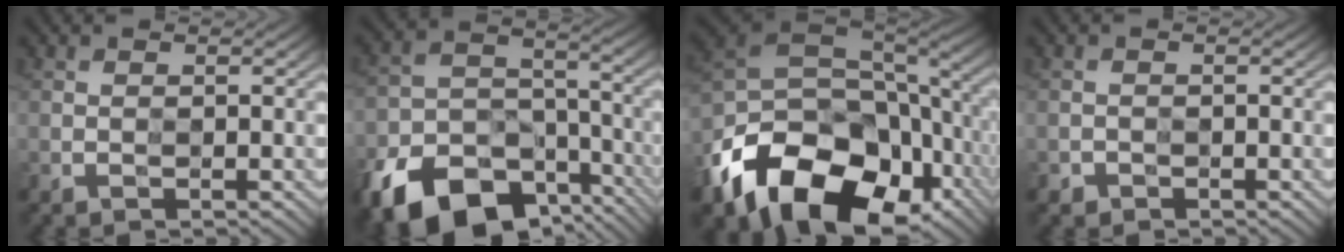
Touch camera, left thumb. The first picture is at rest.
{"total": 13.3, "force": [-9.7, 7.5, 5.1], "torque": [-0.119, -0.025, -0.171]}
{"total": 18.7, "force": [-10.1, 12.4, 9.6], "torque": [-0.238, -0.051, -0.150]}
{"total": 0.9, "force": [-0.5, 0.5, -0.6], "torque": [0.015, -0.002, -0.012]}